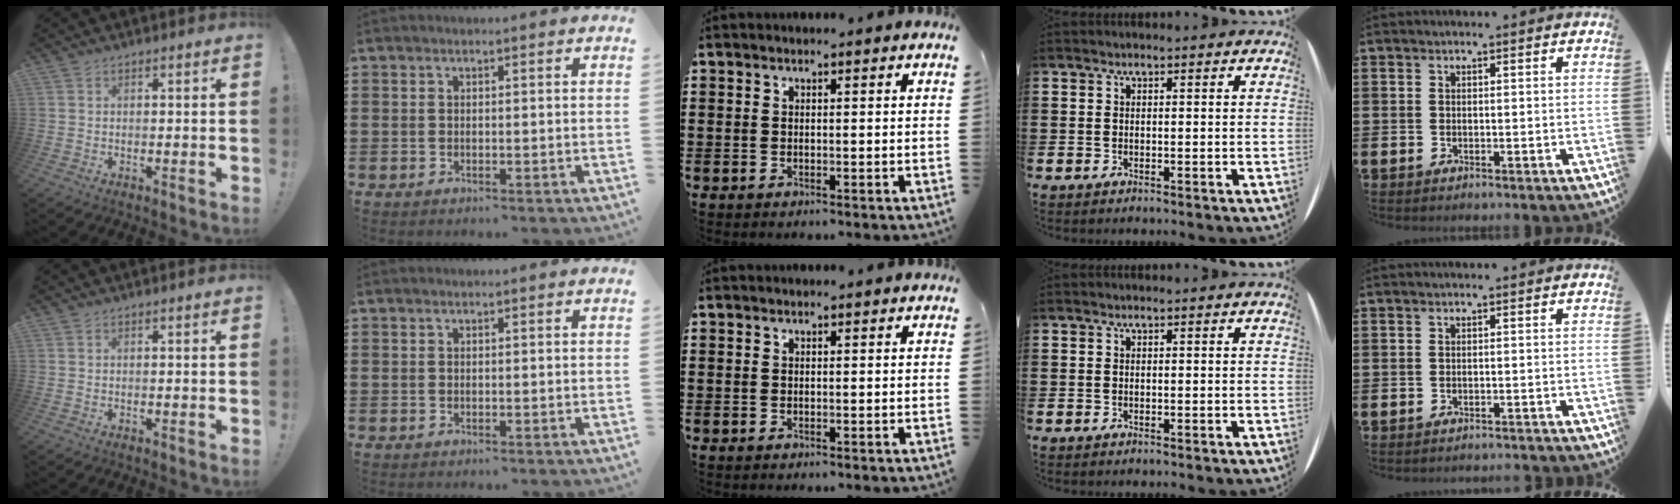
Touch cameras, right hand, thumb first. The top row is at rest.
{}